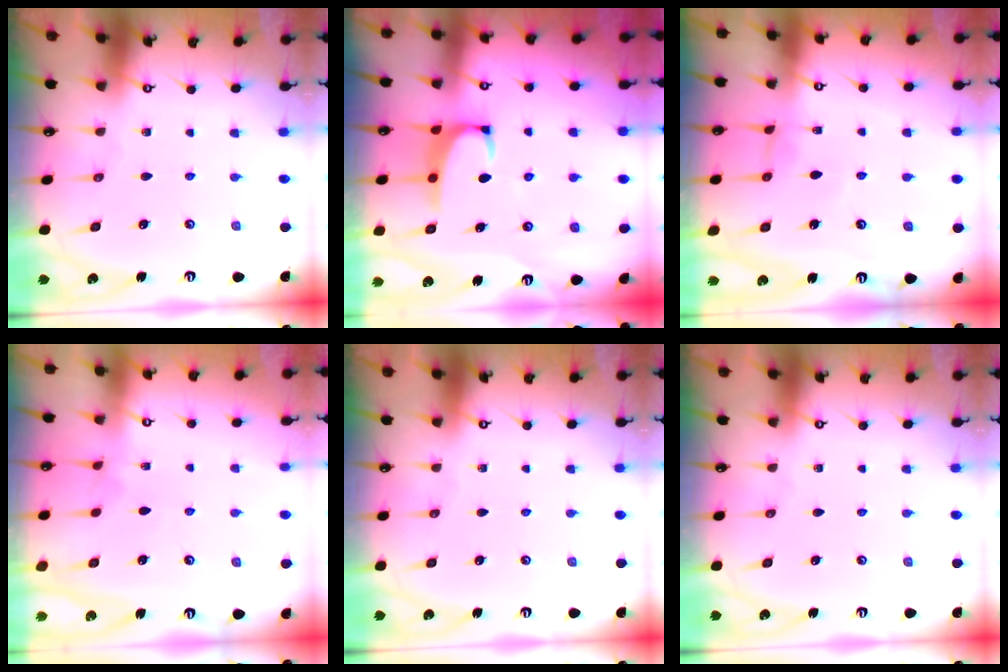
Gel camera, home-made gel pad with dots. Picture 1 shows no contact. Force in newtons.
{"total": 2.5, "press": 2.4, "slide": 0.8}
{"total": 0.8, "press": 0.7, "slide": 0.5}
{"total": 3.4, "press": 3.4, "slide": 0.2}
{"total": 0.0}
{"total": 0.0}